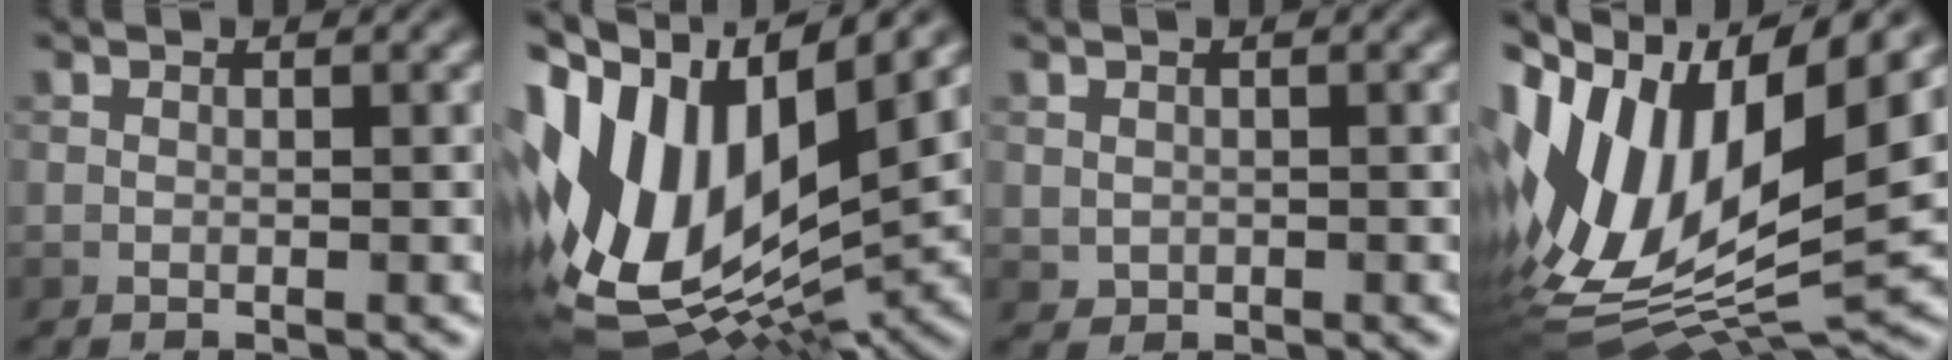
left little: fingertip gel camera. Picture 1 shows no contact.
{"total": 16.3, "force": [2.2, 9.1, 13.4], "torque": [-0.285, 0.021, 0.036]}
{"total": 0.7, "force": [0.1, 0.7, 0.2], "torque": [-0.002, -0.004, 0.005]}
{"total": 15.9, "force": [1.9, 7.6, 13.9], "torque": [-0.283, 0.022, 0.022]}